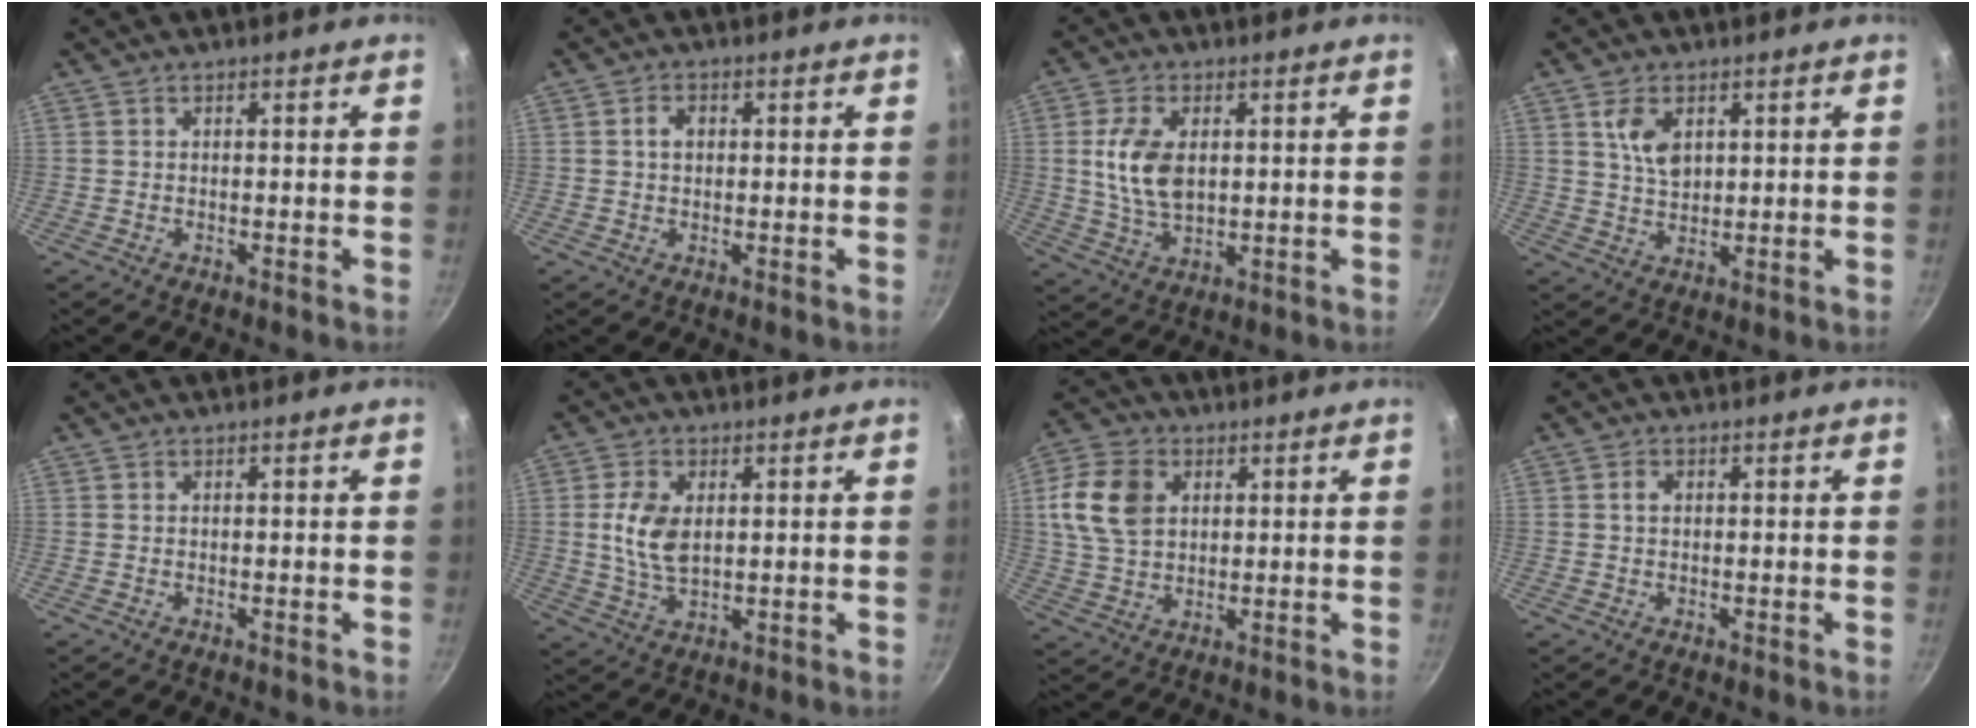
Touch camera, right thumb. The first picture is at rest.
{"total": 2.5, "force": [0.4, 1.9, 1.6], "torque": [-0.017, 0.006, 0.005]}
{"total": 9.9, "force": [1.6, 5.9, 7.8], "torque": [-0.144, -0.010, 0.033]}
{"total": 6.1, "force": [2.3, 3.7, 4.3], "torque": [-0.071, -0.010, 0.047]}
{"total": 0.0}
{"total": 7.8, "force": [1.3, 4.6, 6.2], "torque": [-0.117, -0.007, 0.026]}
{"total": 11.7, "force": [2.9, 8.4, 7.6], "torque": [-0.133, 0.000, 0.051]}
{"total": 1.3, "force": [0.2, 1.0, 0.9], "torque": [-0.013, 0.007, 0.003]}